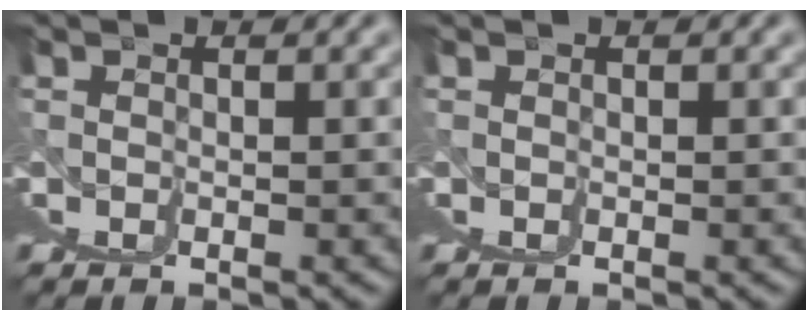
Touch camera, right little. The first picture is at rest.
{"total": 0.0}